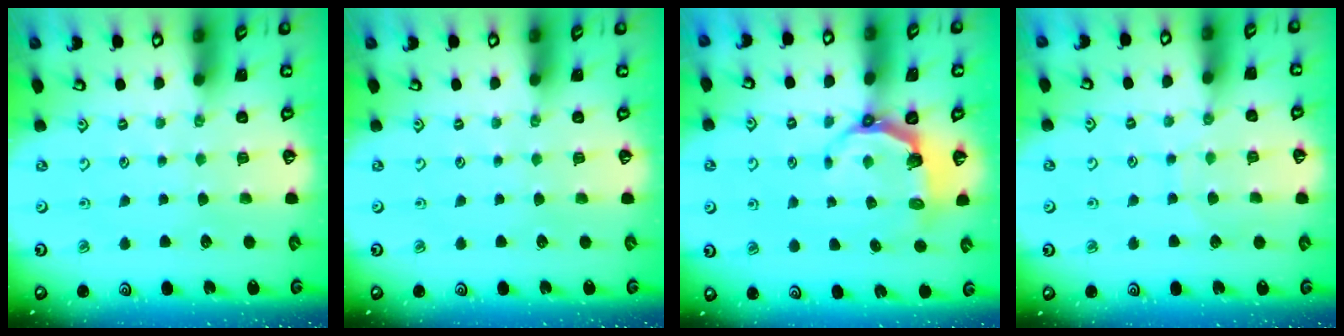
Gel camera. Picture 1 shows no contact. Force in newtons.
{"total": 0.0}
{"total": 5.0, "press": 3.4, "slide": 3.7}
{"total": 6.3, "press": 6.3, "slide": 0.6}